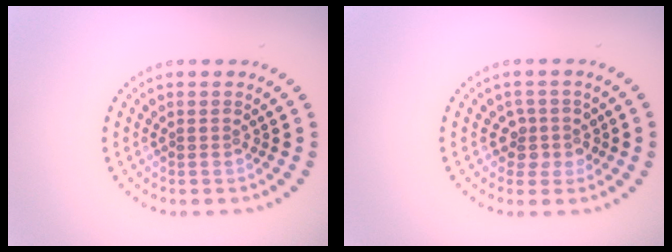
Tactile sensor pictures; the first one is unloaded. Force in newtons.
{"total": 2.2, "press": 1.8, "slide": 1.2}